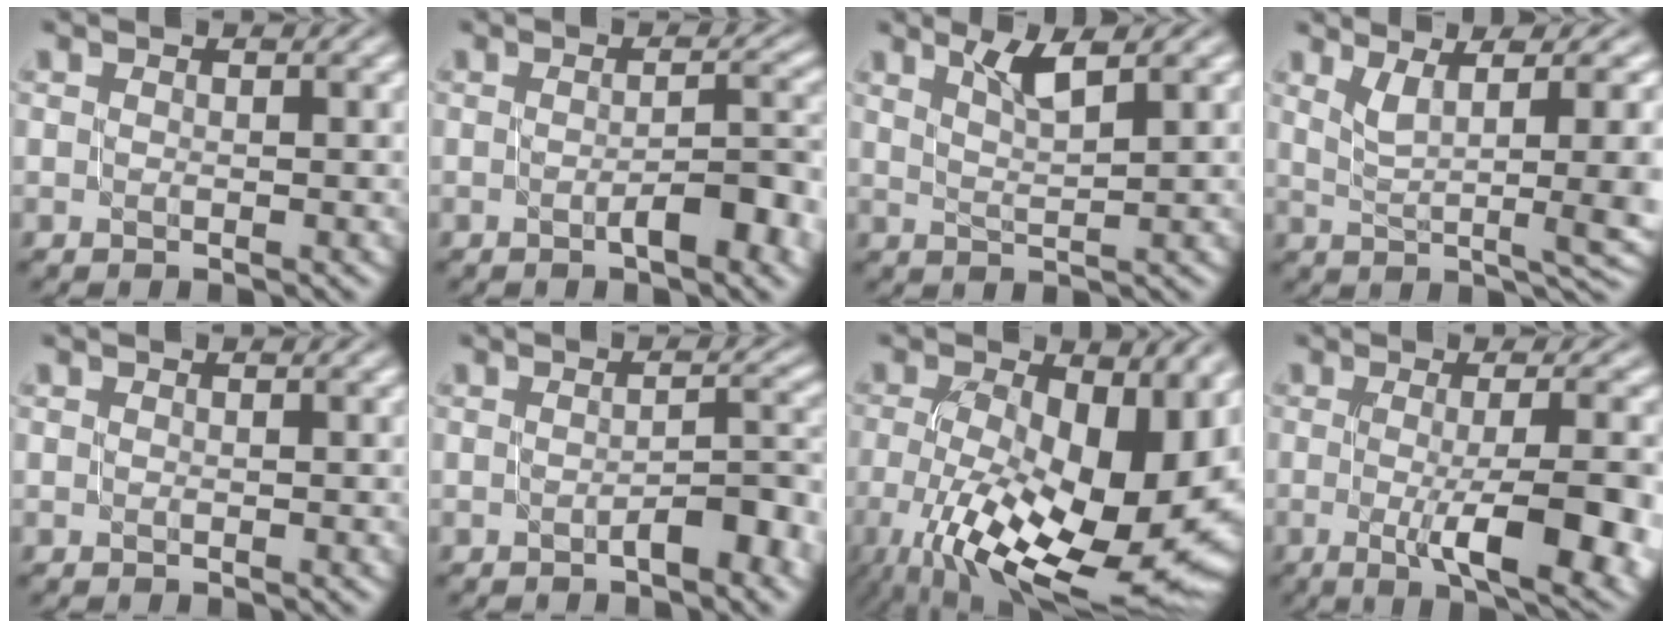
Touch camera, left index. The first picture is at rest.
{"total": 4.4, "force": [-1.3, 1.0, 4.1], "torque": [-0.061, 0.007, -0.017]}
{"total": 2.7, "force": [1.8, 0.3, 2.0], "torque": [-0.033, 0.003, 0.035]}
{"total": 6.7, "force": [1.6, 2.0, 6.2], "torque": [-0.096, 0.001, 0.033]}
{"total": 0.0}
{"total": 3.4, "force": [-1.2, 0.7, 3.0], "torque": [-0.042, 0.010, -0.018]}
{"total": 17.0, "force": [-4.1, 8.3, 14.2], "torque": [-0.212, -0.018, -0.055]}
{"total": 8.5, "force": [-2.0, 2.2, 7.9], "torque": [-0.103, -0.009, -0.028]}